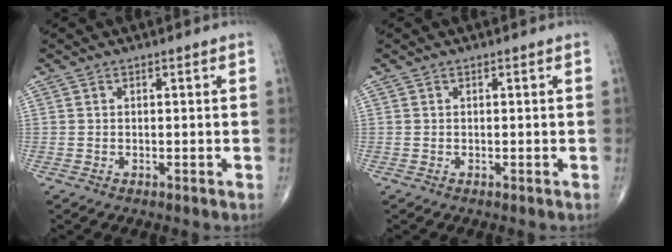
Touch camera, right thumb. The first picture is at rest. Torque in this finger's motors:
{"motor_torque": [-0.04, 0.04, 0.13, 0.13, 0.00]}